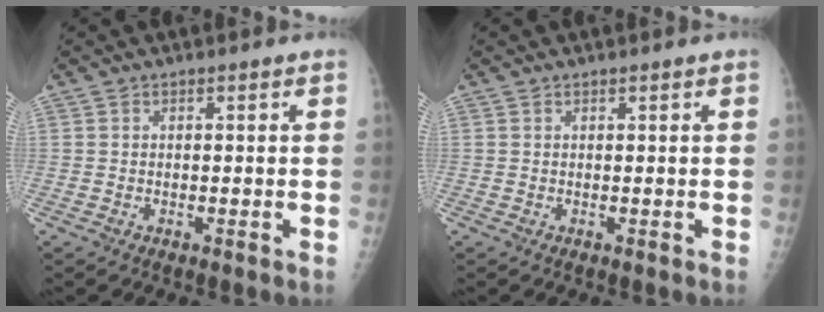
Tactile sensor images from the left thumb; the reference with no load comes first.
{"total": 0.0}